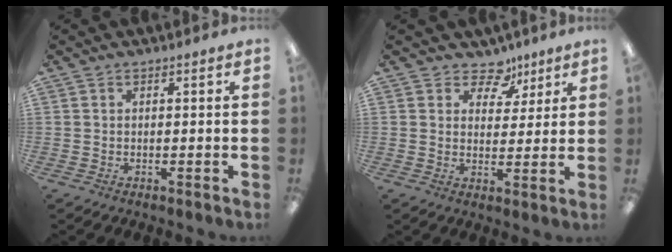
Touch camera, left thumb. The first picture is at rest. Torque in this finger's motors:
{"motor_torque": [-0.15, 0.21, -0.14, 0.10, -0.05]}